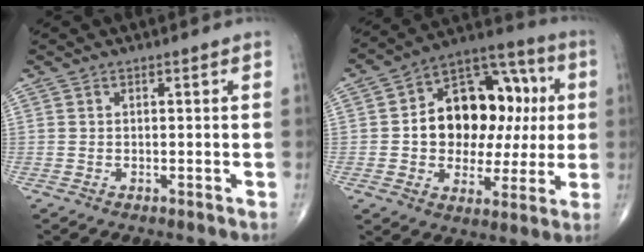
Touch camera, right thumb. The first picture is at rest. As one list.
[{"total": 20.8, "force": [1.9, 14.0, 15.2], "torque": [-0.175, 0.034, 0.033]}]